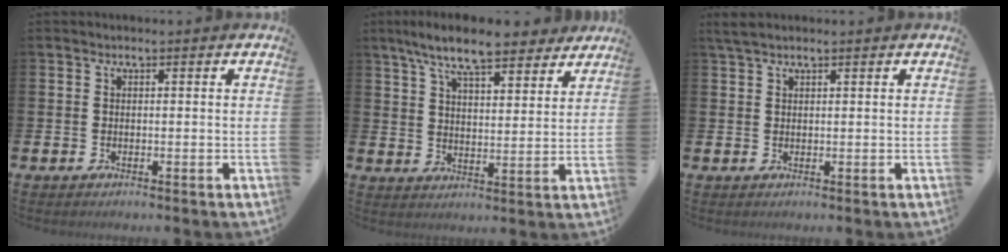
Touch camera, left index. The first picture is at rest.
{"total": 9.4, "force": [8.3, 2.0, 3.8], "torque": [-0.092, -0.034, 0.149]}
{"total": 2.0, "force": [1.7, 0.6, 1.1], "torque": [-0.024, 0.006, 0.030]}